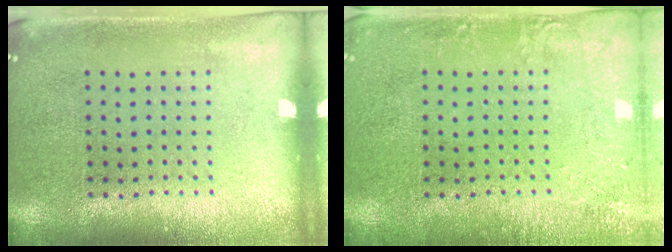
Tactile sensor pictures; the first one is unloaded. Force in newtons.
{"total": 1.9, "press": 1.9, "slide": 0.2}